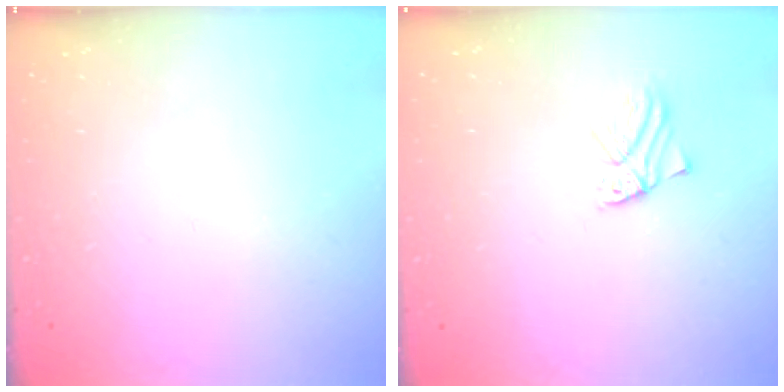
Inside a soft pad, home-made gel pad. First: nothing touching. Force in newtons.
{"total": 1.2, "press": 1.2, "slide": 0.1}